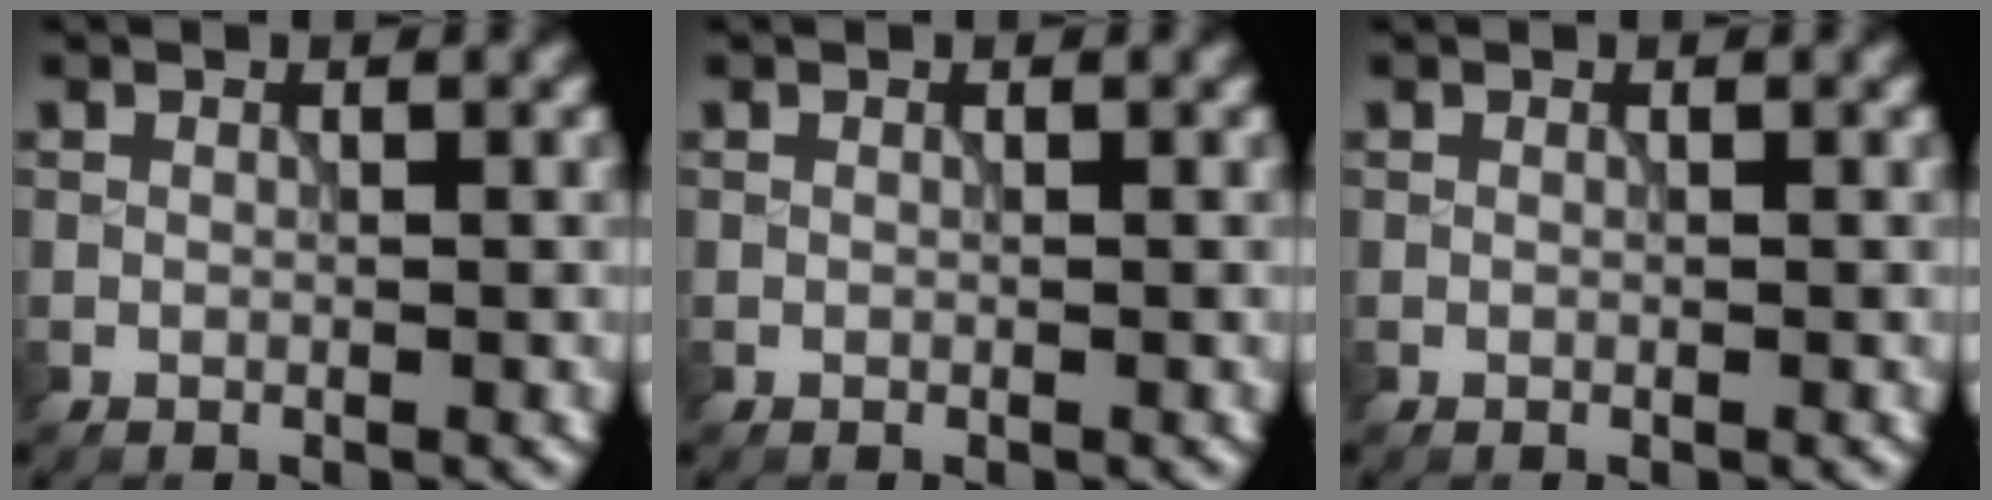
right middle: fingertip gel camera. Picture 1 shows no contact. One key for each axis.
{"total": 0.0}
{"total": 0.0}